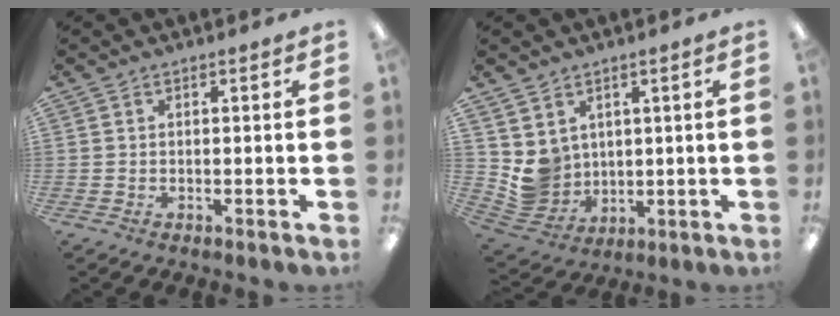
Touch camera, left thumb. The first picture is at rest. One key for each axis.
{"total": 7.3, "fx": 2.9, "fy": 6.6, "fz": 0.8, "tx": -0.048, "ty": -0.025, "tz": 0.066}